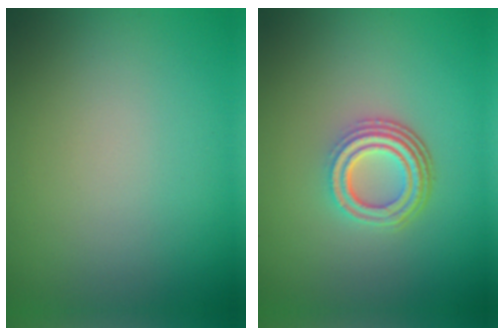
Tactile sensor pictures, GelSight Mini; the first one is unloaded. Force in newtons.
{"total": 4.5, "press": 3.3, "slide": 3.1}